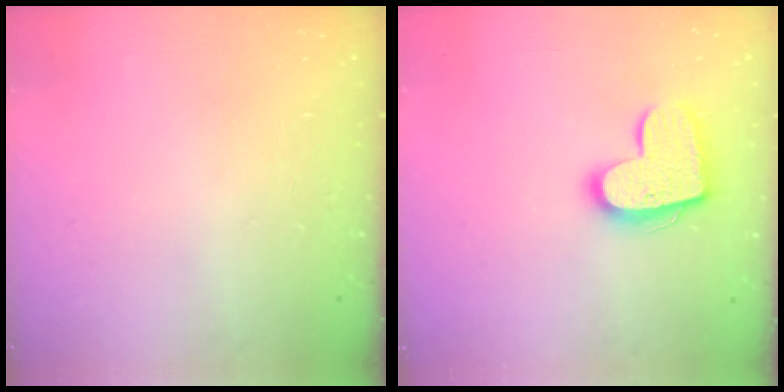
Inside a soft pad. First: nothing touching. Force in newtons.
{"total": 14.9, "press": 14.9, "slide": 1.0}